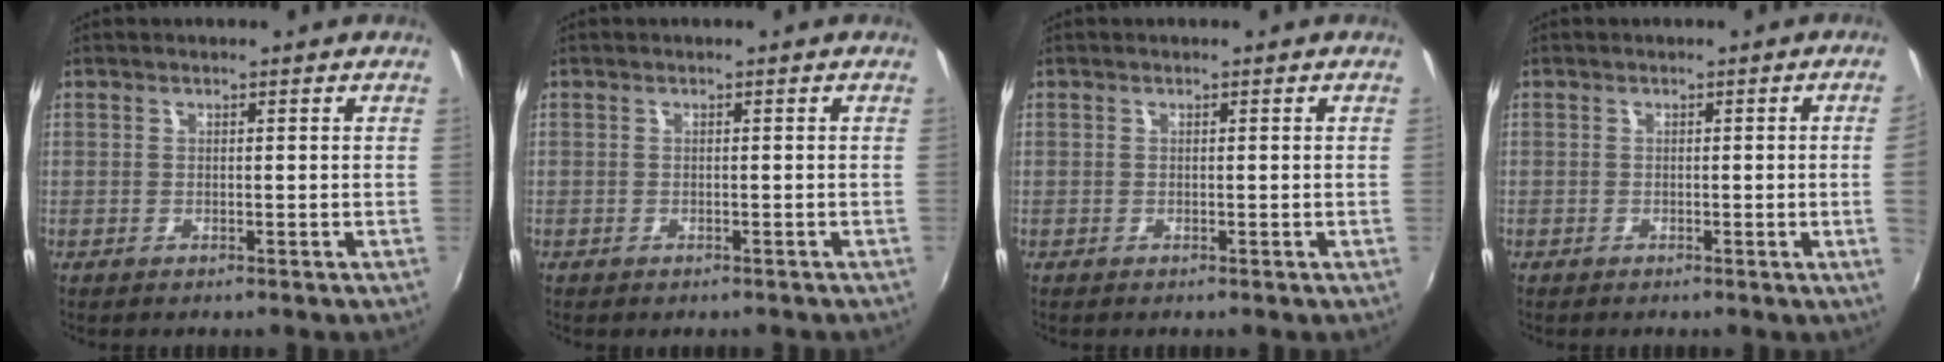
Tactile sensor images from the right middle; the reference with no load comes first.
{"total": 0.8, "force": [-0.7, 0.4, 0.2], "torque": [-0.008, -0.003, -0.009]}
{"total": 0.0}
{"total": 2.6, "force": [-0.1, -1.4, 2.2], "torque": [-0.032, -0.011, 0.002]}